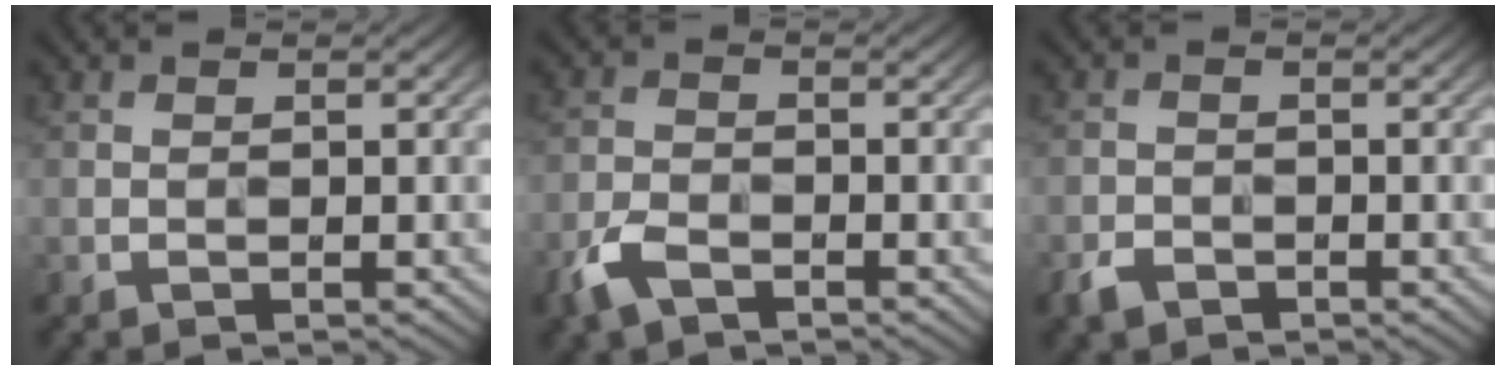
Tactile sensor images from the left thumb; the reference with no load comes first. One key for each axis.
{"total": 4.0, "fx": -2.6, "fy": 1.9, "fz": 2.3, "tx": -0.052, "ty": -0.006, "tz": -0.064}
{"total": 2.2, "fx": -1.6, "fy": 1.3, "fz": 0.9, "tx": -0.019, "ty": -0.004, "tz": -0.037}